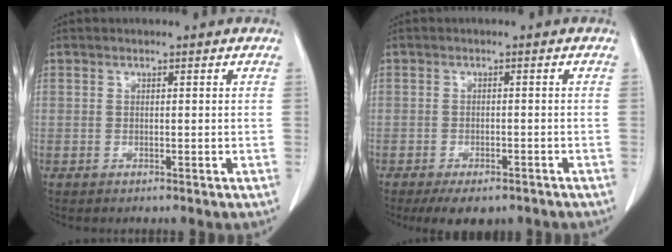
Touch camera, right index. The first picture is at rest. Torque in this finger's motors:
{"motor_torque": [-0.32, -0.09, -0.06, -0.04]}